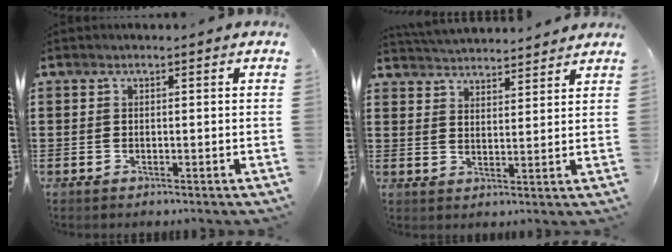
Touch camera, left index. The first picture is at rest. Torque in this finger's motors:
{"motor_torque": [-0.01, -0.03, 0.16, 0.09]}